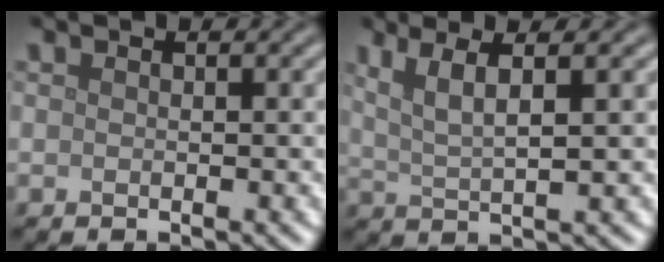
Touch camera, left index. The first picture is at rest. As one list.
[{"total": 3.8, "force": [1.7, 0.8, 3.2], "torque": [-0.058, 0.003, 0.035]}]